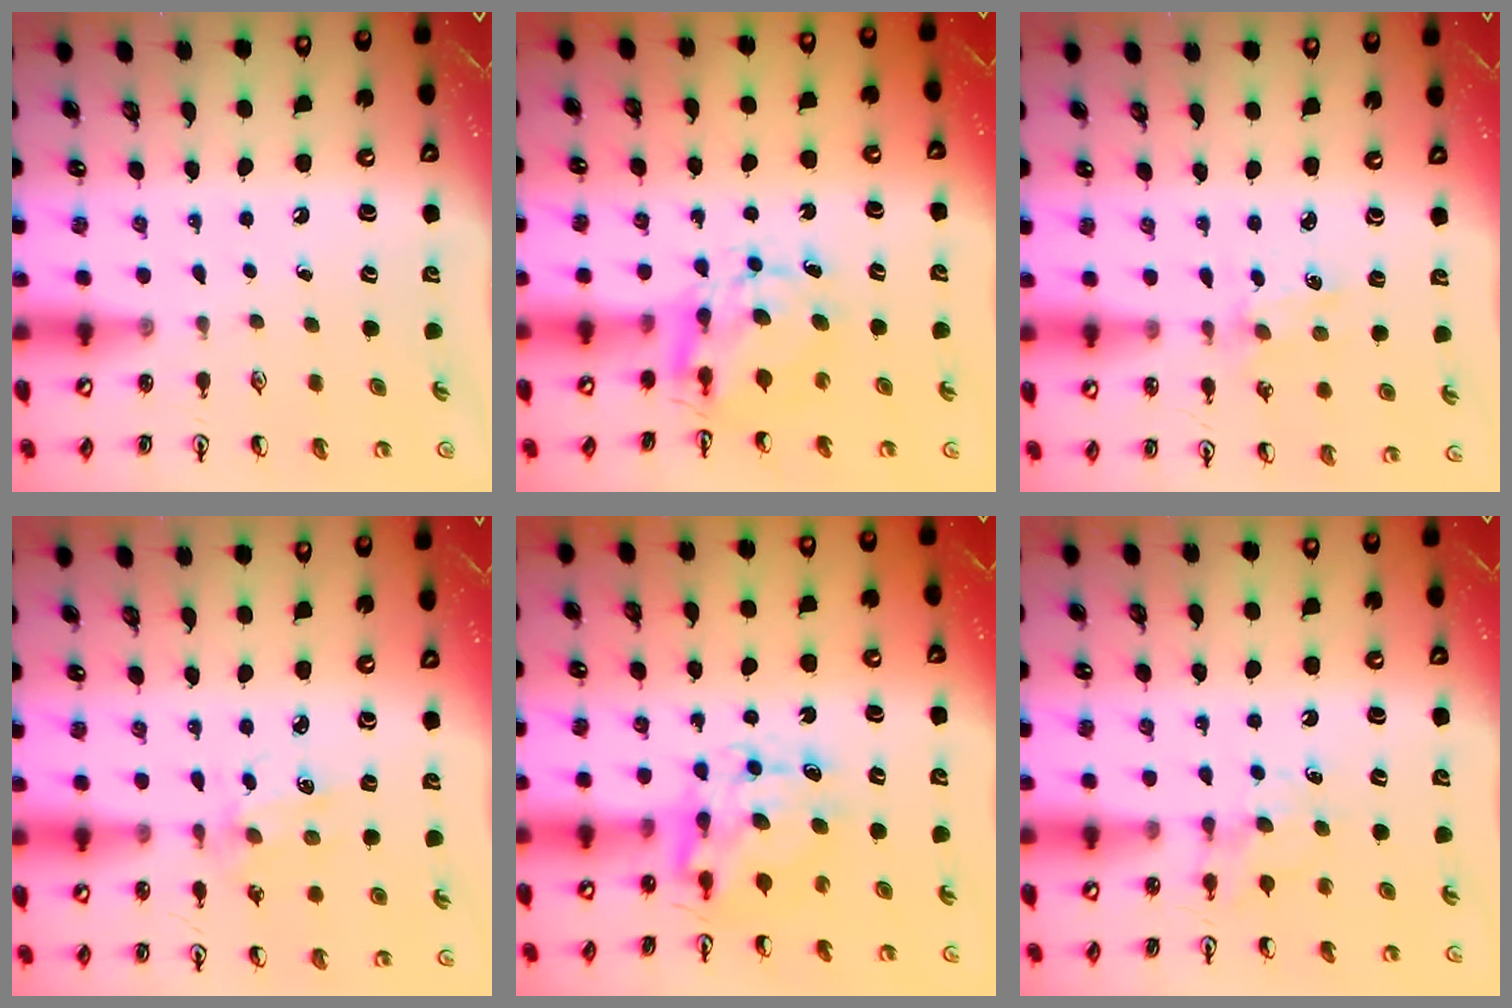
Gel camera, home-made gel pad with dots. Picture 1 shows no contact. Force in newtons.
{"total": 7.5, "press": 7.5, "slide": 0.7}
{"total": 0.9, "press": 0.8, "slide": 0.2}
{"total": 2.5, "press": 2.5, "slide": 0.5}
{"total": 9.7, "press": 9.7, "slide": 0.8}
{"total": 4.7, "press": 4.6, "slide": 0.6}